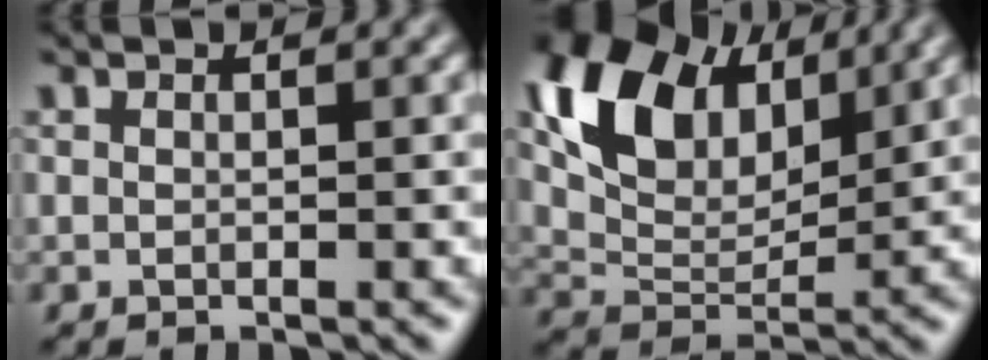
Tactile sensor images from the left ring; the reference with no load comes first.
{"total": 9.6, "force": [4.2, 5.7, 6.5], "torque": [-0.132, 0.014, 0.081]}